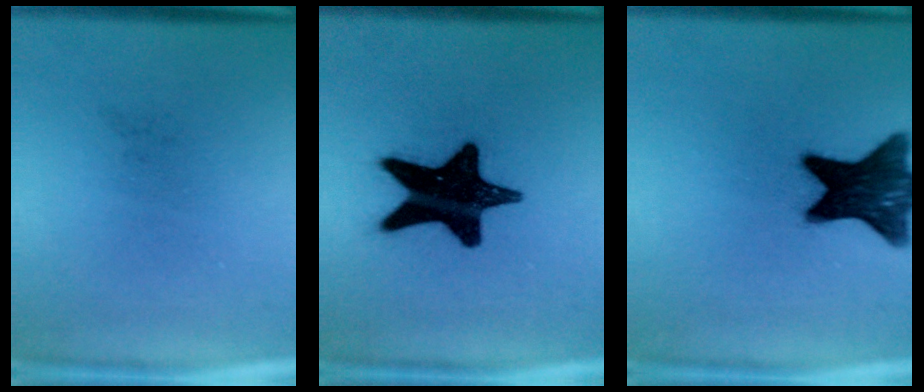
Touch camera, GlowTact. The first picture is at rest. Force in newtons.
{"total": 18.0}
{"total": 14.8}